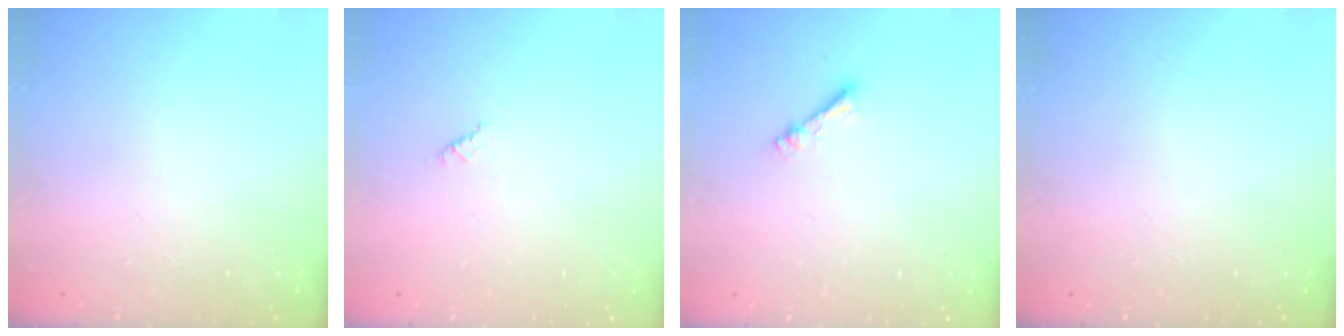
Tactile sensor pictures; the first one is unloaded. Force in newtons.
{"total": 0.6, "press": 0.6, "slide": 0.2}
{"total": 2.3, "press": 2.2, "slide": 0.4}
{"total": 0.0}